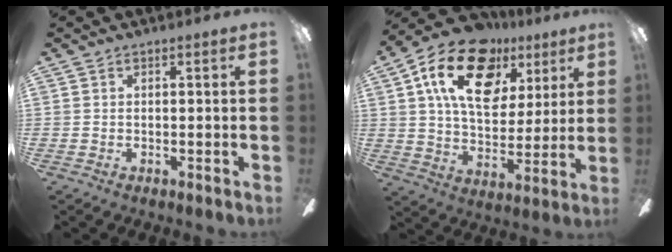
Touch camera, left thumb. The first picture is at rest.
{"total": 21.3, "force": [10.6, 13.0, 13.2], "torque": [-0.225, -0.029, 0.189]}